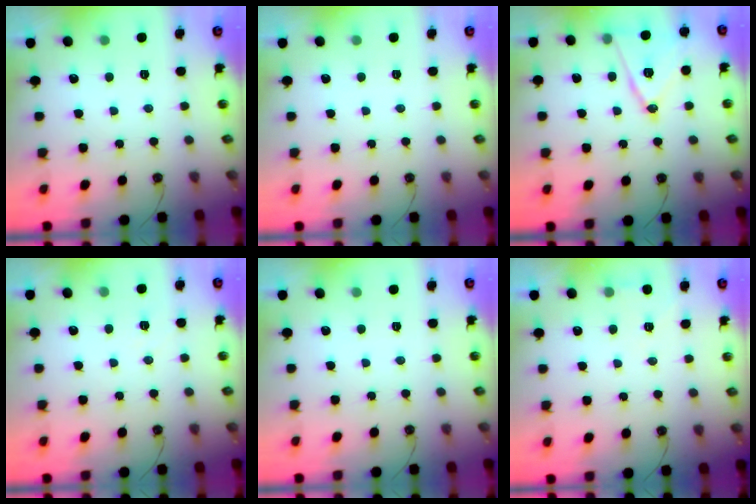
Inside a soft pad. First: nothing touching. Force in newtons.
{"total": 0.0}
{"total": 13.7, "press": 13.3, "slide": 3.3}
{"total": 6.9, "press": 5.4, "slide": 4.3}
{"total": 0.0}
{"total": 2.5, "press": 2.4, "slide": 0.7}